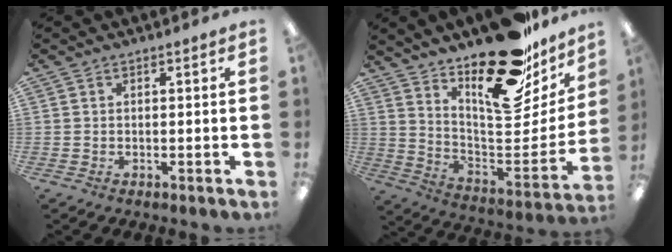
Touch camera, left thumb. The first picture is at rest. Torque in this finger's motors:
{"motor_torque": [0.78, 0.58, 1.12, -1.65, 0.17]}